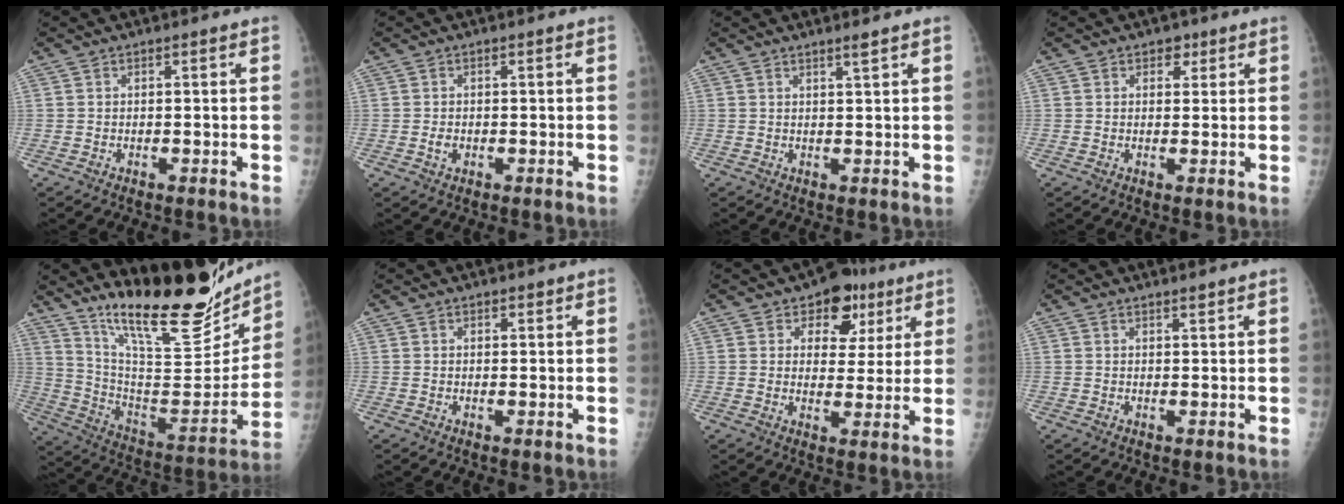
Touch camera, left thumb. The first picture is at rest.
{"total": 1.6, "force": [-0.3, 1.2, 1.0], "torque": [-0.014, 0.001, -0.004]}
{"total": 1.5, "force": [1.2, -0.2, 0.8], "torque": [-0.012, -0.012, 0.022]}
{"total": 2.5, "force": [1.4, 1.8, 0.9], "torque": [0.008, -0.006, 0.017]}
{"total": 26.5, "force": [20.4, 7.0, 15.5], "torque": [-0.204, -0.109, 0.324]}
{"total": 1.0, "force": [0.7, 0.6, 0.3], "torque": [0.003, -0.004, 0.008]}
{"total": 9.7, "force": [5.1, 6.9, 4.5], "torque": [-0.012, -0.014, 0.070]}
{"total": 1.0, "force": [0.9, 0.1, 0.4], "torque": [-0.003, -0.008, 0.016]}